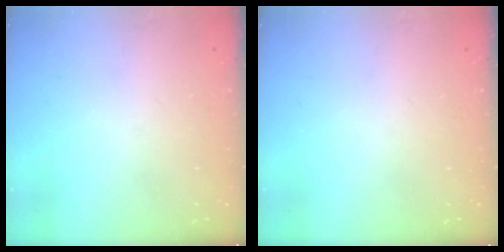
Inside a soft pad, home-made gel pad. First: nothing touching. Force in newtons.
{"total": 0.0}